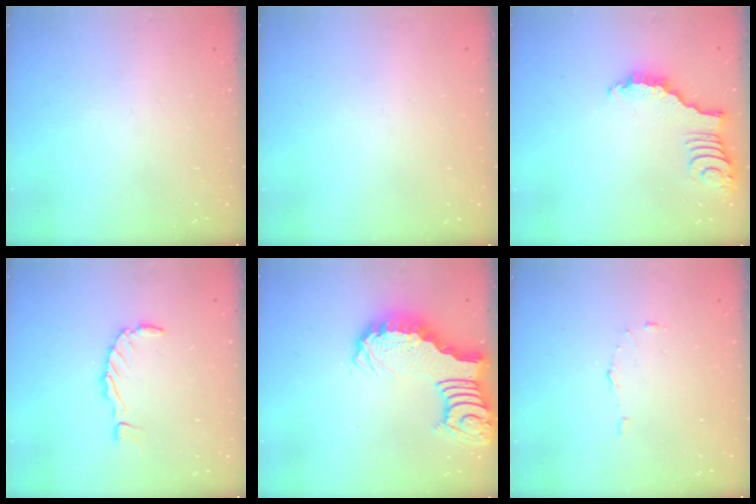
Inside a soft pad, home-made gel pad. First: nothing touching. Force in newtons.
{"total": 0.0}
{"total": 2.9, "press": 2.8, "slide": 0.4}
{"total": 1.5, "press": 1.4, "slide": 0.3}
{"total": 6.3, "press": 6.3, "slide": 0.9}
{"total": 4.6, "press": 4.5, "slide": 0.4}